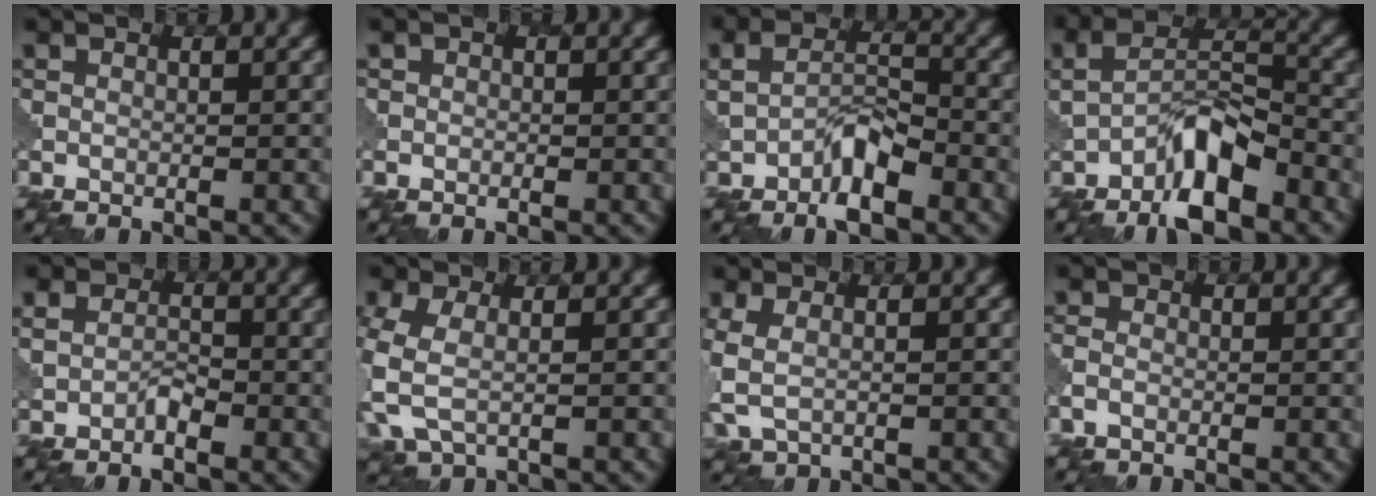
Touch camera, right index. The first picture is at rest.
{"total": 0.7, "force": [0.0, 0.7, 0.2], "torque": [0.002, -0.005, 0.000]}
{"total": 4.2, "force": [-1.9, 2.0, 3.1], "torque": [-0.049, 0.006, -0.036]}
{"total": 6.6, "force": [-3.3, 2.8, 5.0], "torque": [-0.079, 0.008, -0.066]}
{"total": 1.9, "force": [-0.5, 1.4, 1.2], "torque": [-0.025, 0.001, -0.011]}
{"total": 4.4, "force": [-0.7, 2.6, 3.5], "torque": [-0.102, -0.001, -0.021]}
{"total": 3.1, "force": [-0.2, 1.9, 2.5], "torque": [-0.074, -0.005, -0.006]}
{"total": 1.1, "force": [-0.6, 0.8, 0.6], "torque": [-0.015, -0.002, -0.014]}